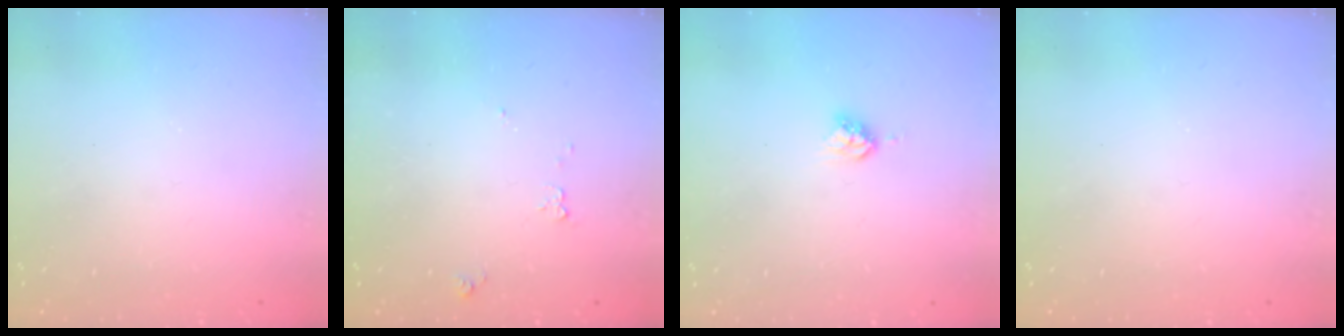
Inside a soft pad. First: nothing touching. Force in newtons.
{"total": 5.5, "press": 5.5, "slide": 0.7}
{"total": 4.4, "press": 4.3, "slide": 0.6}
{"total": 0.0}